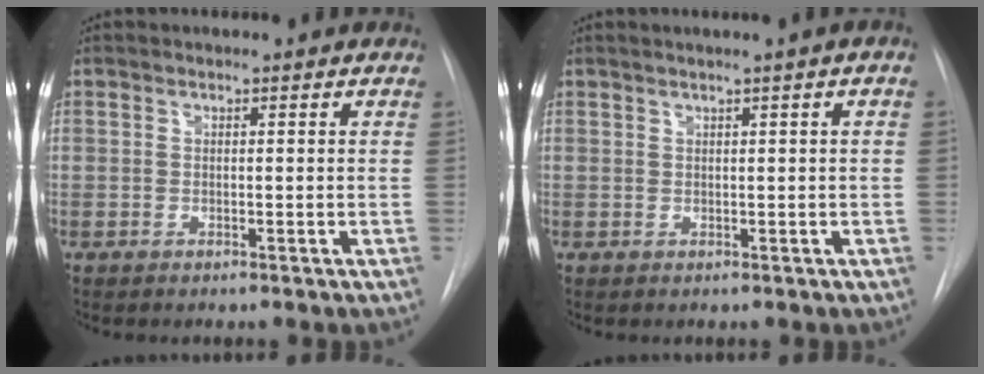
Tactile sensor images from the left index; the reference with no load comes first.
{"total": 2.0, "force": [0.9, -0.3, 1.8], "torque": [-0.034, 0.006, 0.017]}